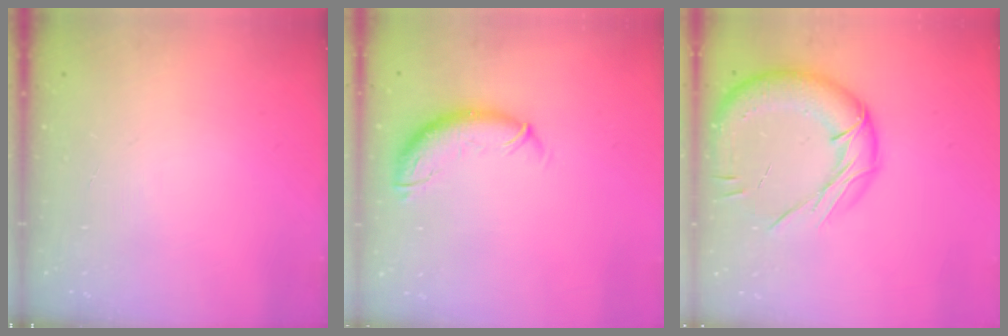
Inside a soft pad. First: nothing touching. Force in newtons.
{"total": 9.7, "press": 9.7, "slide": 0.9}
{"total": 17.4, "press": 17.2, "slide": 2.7}